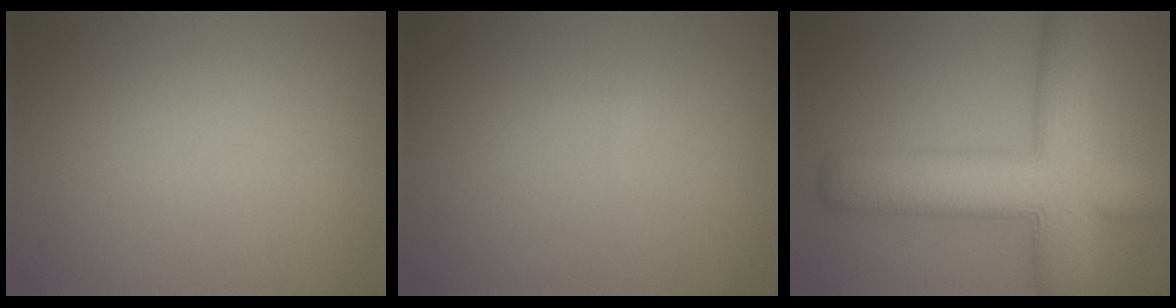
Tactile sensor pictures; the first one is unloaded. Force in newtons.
{"total": 0.0}
{"total": 11.2, "press": 11.2, "slide": 0.2}